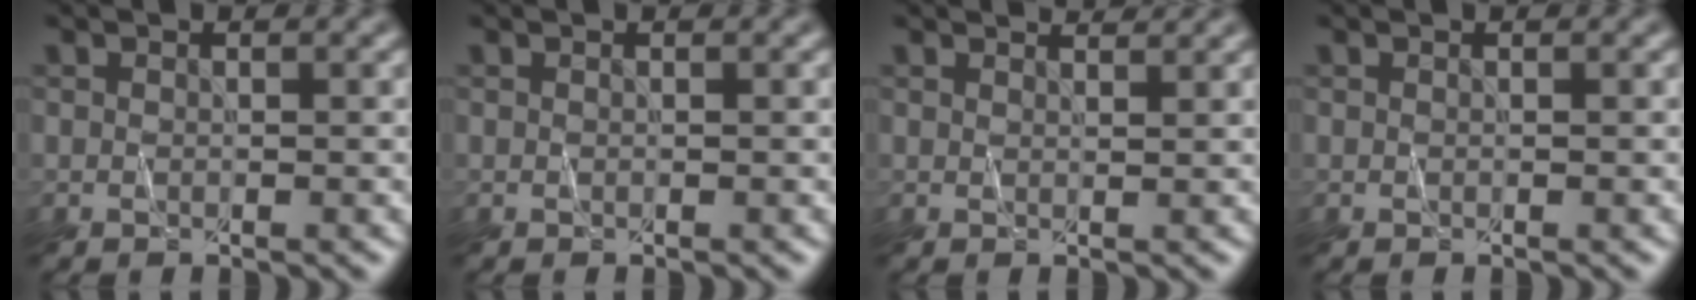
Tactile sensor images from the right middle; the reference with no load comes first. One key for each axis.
{"total": 0.0}
{"total": 2.4, "fx": 2.2, "fy": 0.4, "fz": 0.7, "tx": -0.006, "ty": 0.003, "tz": 0.021}
{"total": 0.0}